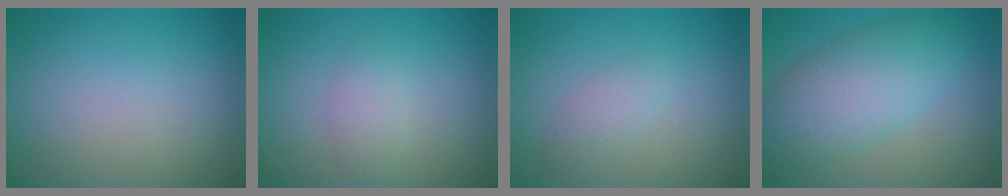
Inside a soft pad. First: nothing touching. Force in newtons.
{"total": 1.7, "press": 1.7, "slide": 0.0}
{"total": 1.5, "press": 1.5, "slide": 0.0}
{"total": 7.3, "press": 7.3, "slide": 0.2}